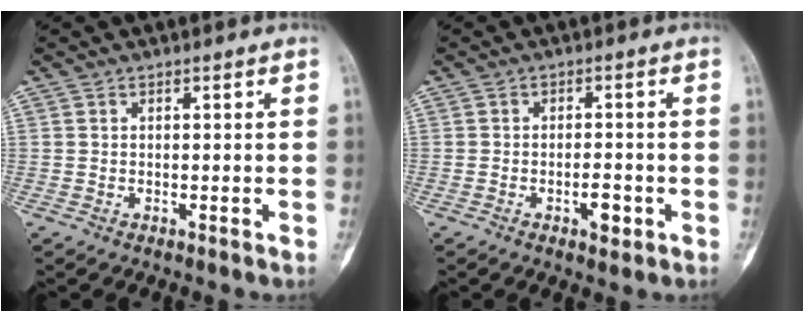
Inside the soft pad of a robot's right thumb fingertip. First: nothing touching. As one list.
[{"total": 3.4, "force": [-1.4, 1.6, 2.6], "torque": [-0.031, 0.006, -0.019]}]